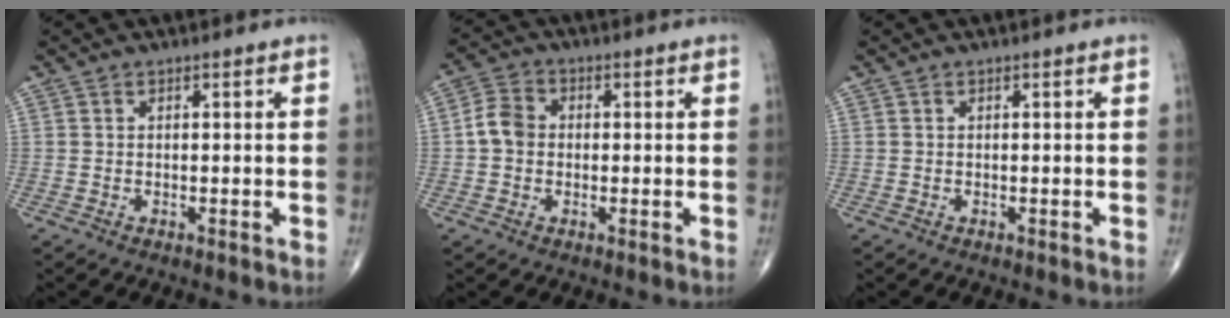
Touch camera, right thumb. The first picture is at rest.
{"total": 4.9, "force": [-0.2, 4.0, 2.8], "torque": [-0.047, 0.014, -0.013]}
{"total": 0.0}